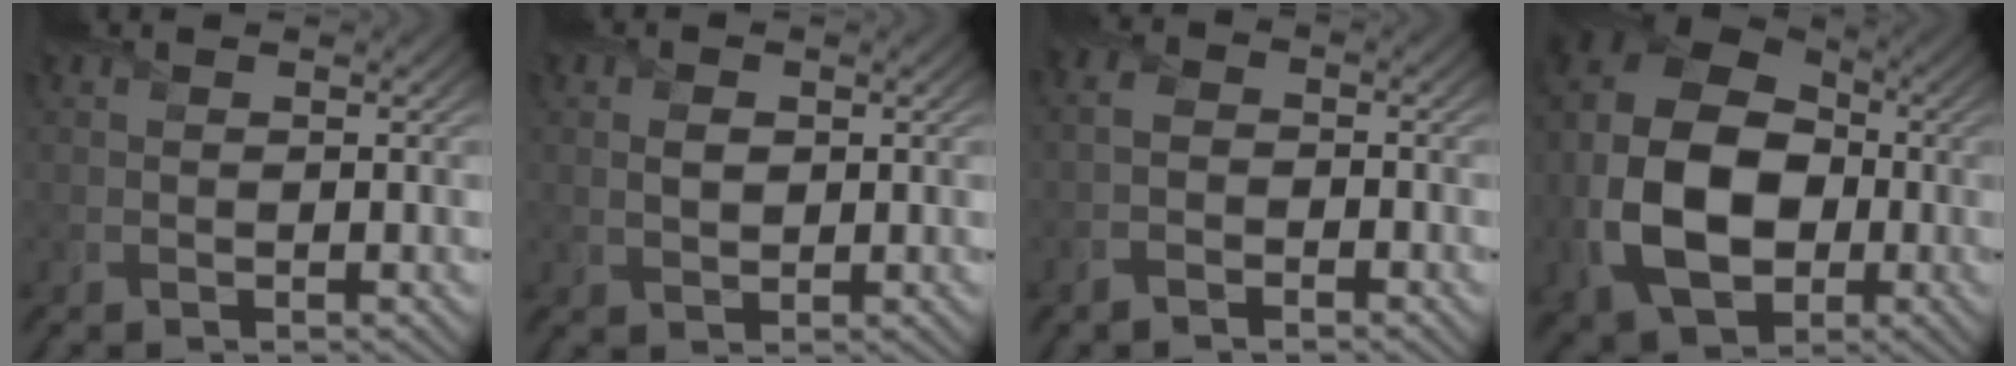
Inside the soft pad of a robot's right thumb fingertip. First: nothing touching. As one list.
[{"total": 2.0, "force": [0.4, 1.4, 1.4], "torque": [-0.032, -0.001, 0.008]}, {"total": 3.1, "force": [-1.9, 1.8, 1.8], "torque": [-0.042, -0.002, -0.049]}, {"total": 15.6, "force": [-2.6, 11.6, 10.1], "torque": [-0.238, -0.026, -0.045]}]